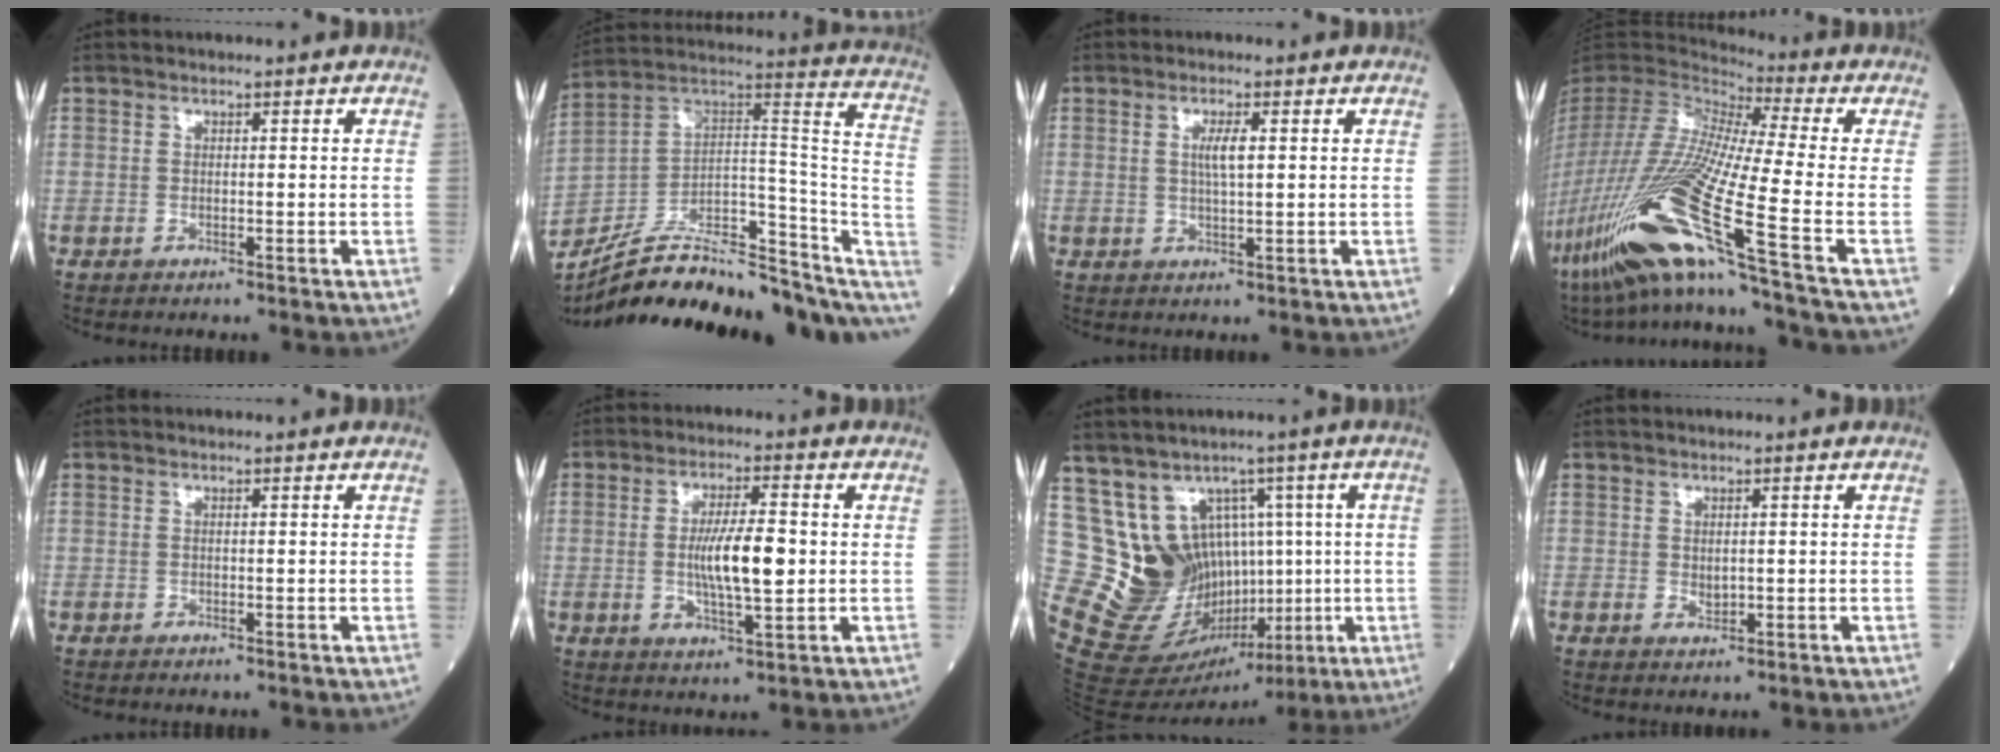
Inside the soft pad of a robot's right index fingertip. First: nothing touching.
{"total": 23.9, "force": [-18.3, 6.4, 14.0], "torque": [-0.181, 0.041, -0.286]}
{"total": 2.9, "force": [0.7, 0.3, 2.8], "torque": [-0.056, -0.002, 0.012]}
{"total": 26.8, "force": [-12.8, -0.8, 23.5], "torque": [-0.496, -0.070, -0.244]}
{"total": 0.0}
{"total": 8.4, "force": [-0.1, 1.6, 8.2], "torque": [-0.152, -0.001, -0.001]}
{"total": 15.7, "force": [2.5, 12.5, 9.1], "torque": [-0.175, 0.051, 0.094]}
{"total": 1.2, "force": [0.1, 0.5, 1.0], "torque": [-0.017, -0.005, 0.005]}